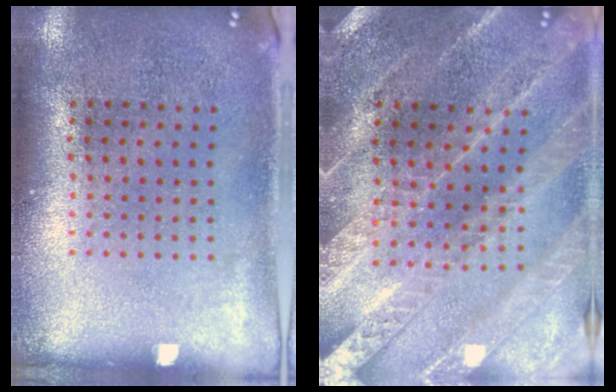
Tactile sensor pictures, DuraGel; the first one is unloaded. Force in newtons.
{"total": 2.4, "press": 2.4, "slide": 0.4}